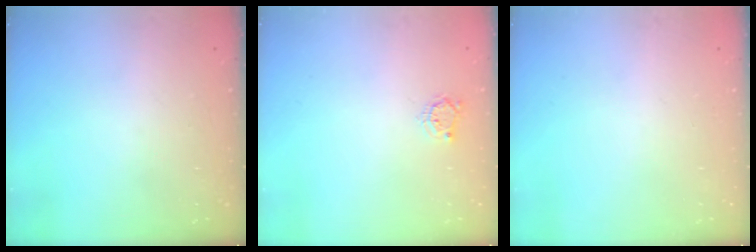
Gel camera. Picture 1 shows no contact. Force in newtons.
{"total": 3.4, "press": 3.4, "slide": 0.4}
{"total": 0.0}